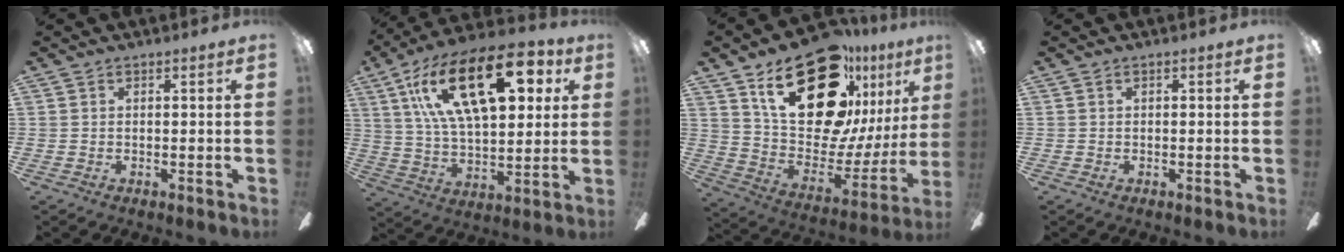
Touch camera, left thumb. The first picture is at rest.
{"total": 26.0, "force": [11.3, 12.4, 19.9], "torque": [-0.344, -0.035, 0.183]}
{"total": 30.4, "force": [16.7, 15.5, 20.1], "torque": [-0.317, -0.102, 0.310]}
{"total": 0.0}